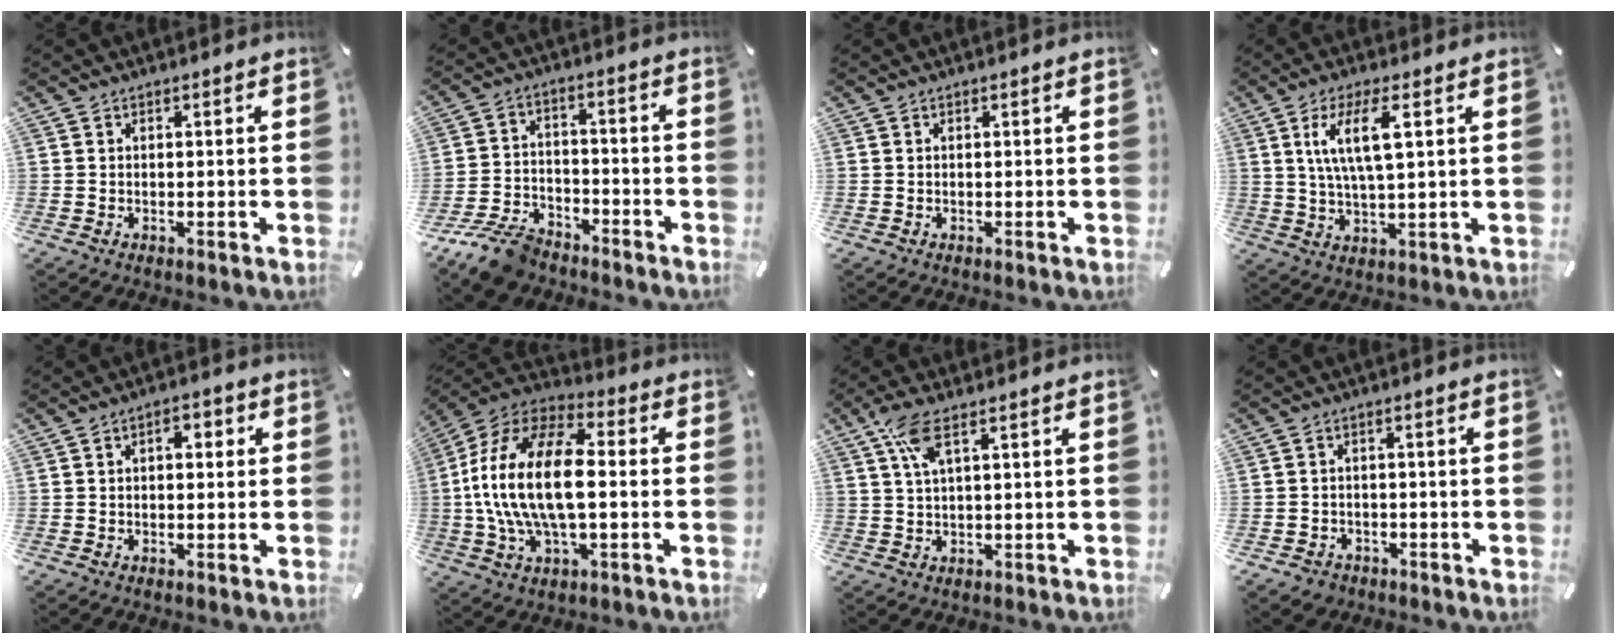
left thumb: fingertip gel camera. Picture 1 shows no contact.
{"total": 10.3, "force": [-8.3, 4.6, 4.2], "torque": [-0.081, 0.042, -0.157]}
{"total": 0.0}
{"total": 10.8, "force": [3.5, 2.9, 9.8], "torque": [-0.200, 0.000, 0.053]}
{"total": 3.4, "force": [0.3, 2.1, 2.6], "torque": [-0.029, 0.002, -0.003]}
{"total": 20.5, "force": [-1.1, 10.4, 17.7], "torque": [-0.374, 0.000, -0.018]}
{"total": 6.6, "force": [3.0, 1.8, 5.6], "torque": [-0.117, 0.004, 0.053]}
{"total": 3.1, "force": [-2.0, 2.3, 0.7], "torque": [-0.010, 0.011, -0.040]}